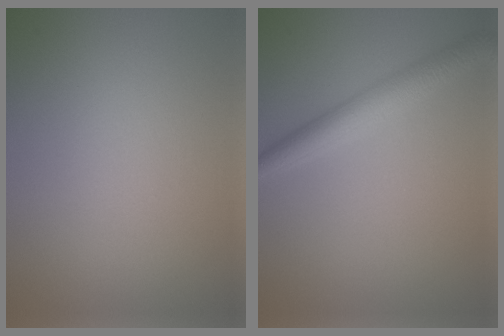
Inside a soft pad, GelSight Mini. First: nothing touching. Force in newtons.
{"total": 3.6, "press": 3.6, "slide": 0.1}